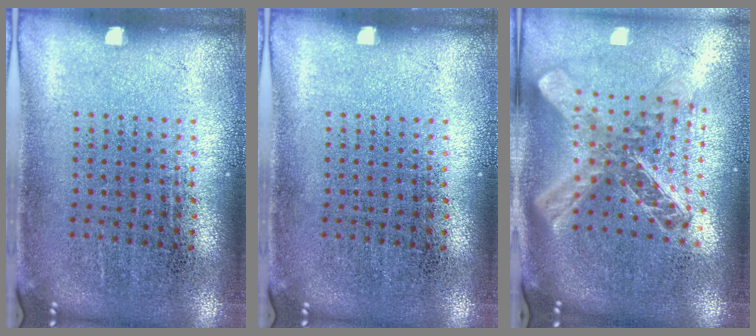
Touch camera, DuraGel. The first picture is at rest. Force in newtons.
{"total": 0.0}
{"total": 2.6, "press": 1.9, "slide": 1.7}